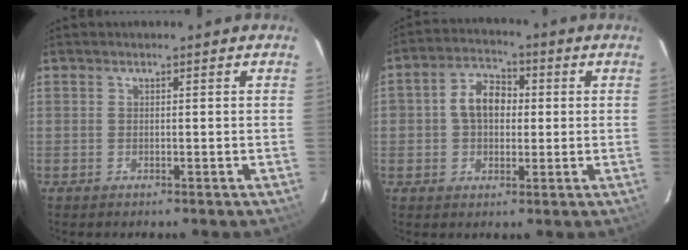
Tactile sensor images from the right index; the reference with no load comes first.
{"total": 7.4, "force": [0.5, 5.4, 5.0], "torque": [-0.091, 0.027, 0.008]}